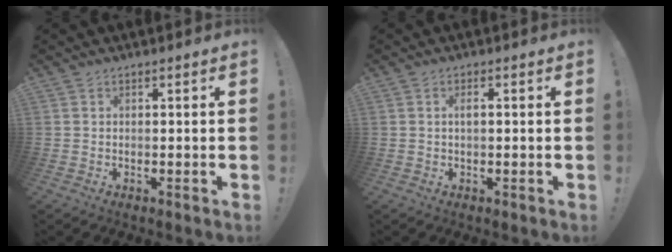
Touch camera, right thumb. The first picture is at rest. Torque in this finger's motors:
{"motor_torque": [-0.13, -0.01, -0.28, 0.27, 0.05]}